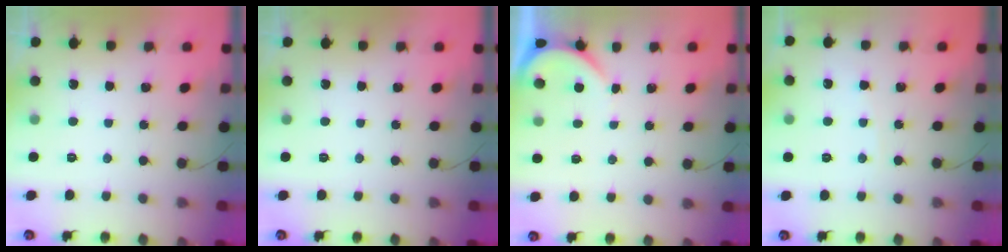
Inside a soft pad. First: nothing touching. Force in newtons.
{"total": 0.0}
{"total": 2.1, "press": 2.1, "slide": 0.3}
{"total": 1.8, "press": 1.8, "slide": 0.2}